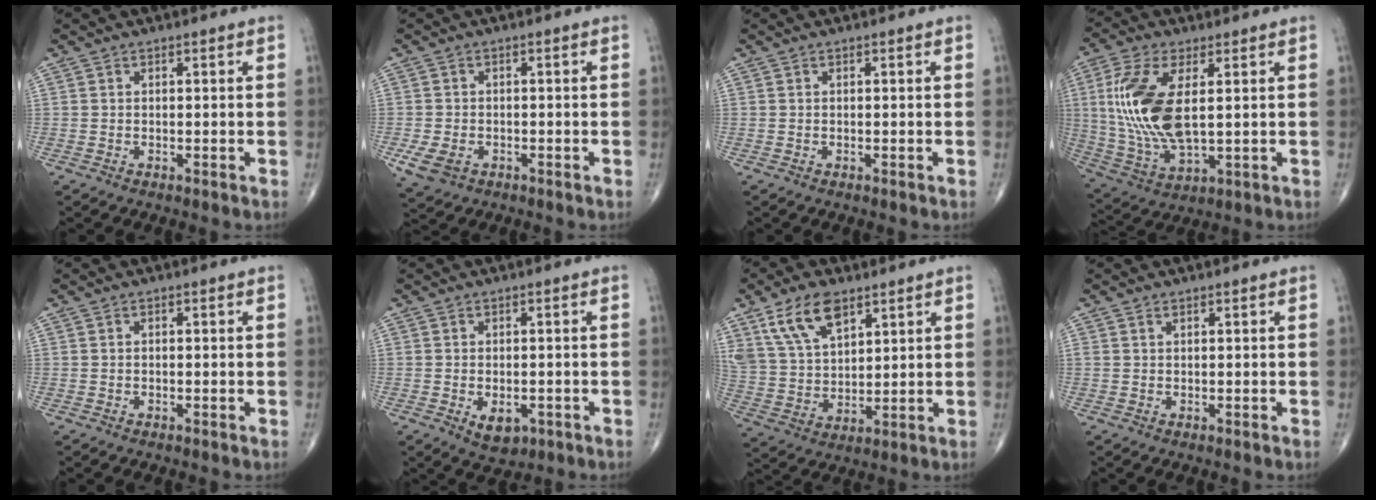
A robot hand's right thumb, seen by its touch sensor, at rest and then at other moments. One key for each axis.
{"total": 4.9, "fx": -1.9, "fy": 3.5, "fz": 2.8, "tx": -0.059, "ty": -0.001, "tz": -0.027}
{"total": 0.0}
{"total": 16.0, "fx": 2.4, "fy": 7.2, "fz": 14.0, "tx": -0.308, "ty": -0.011, "tz": 0.056}
{"total": 0.0}
{"total": 4.4, "fx": -1.5, "fy": 2.8, "fz": 3.1, "tx": -0.039, "ty": 0.002, "tz": -0.012}
{"total": 11.9, "fx": 7.1, "fy": 6.2, "fz": 7.3, "tx": -0.125, "ty": -0.024, "tz": 0.145}
{"total": 0.6, "fx": 0.4, "fy": 0.3, "fz": 0.3, "tx": -0.007, "ty": 0.003, "tz": 0.008}